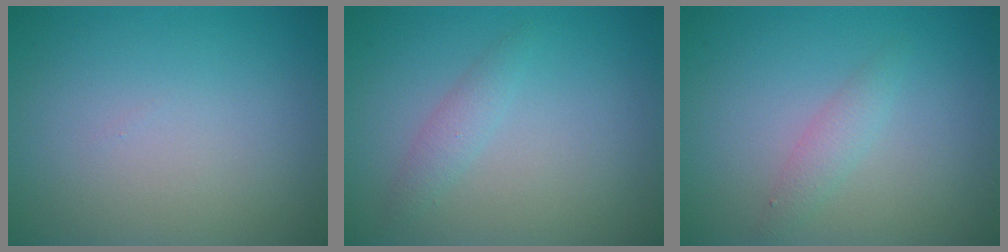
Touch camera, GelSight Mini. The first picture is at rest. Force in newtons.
{"total": 1.4, "press": 1.4, "slide": 0.0}
{"total": 1.5, "press": 1.5, "slide": 0.0}